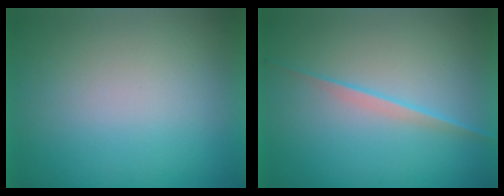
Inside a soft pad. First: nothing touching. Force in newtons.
{"total": 2.1}